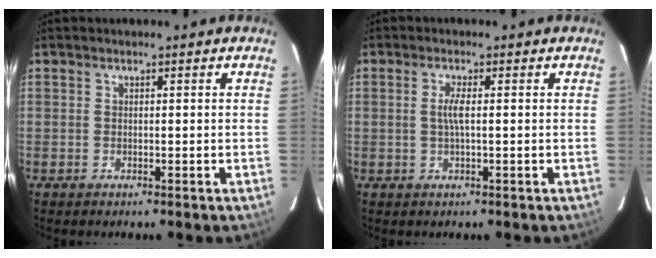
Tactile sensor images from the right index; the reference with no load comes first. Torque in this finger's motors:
{"motor_torque": [0.42, -0.07, 0.21, 0.07]}